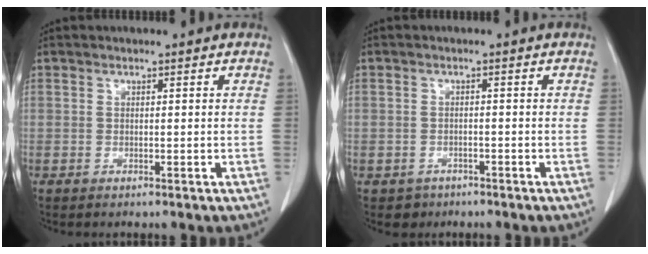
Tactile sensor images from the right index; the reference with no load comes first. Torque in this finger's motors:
{"motor_torque": [-0.43, -0.06, -1.05, -0.21]}